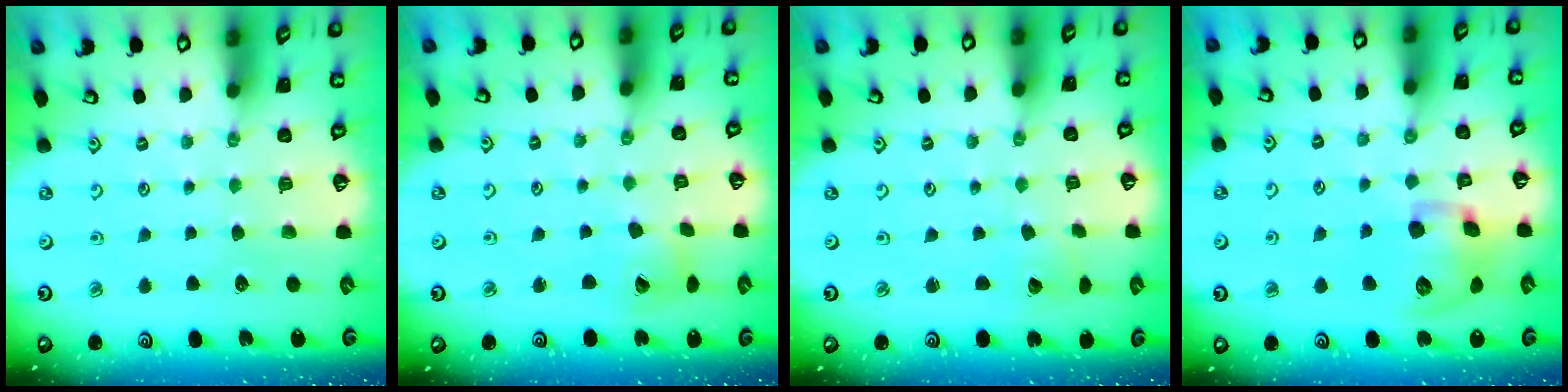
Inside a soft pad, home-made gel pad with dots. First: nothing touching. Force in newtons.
{"total": 8.1, "press": 8.1, "slide": 1.1}
{"total": 2.4, "press": 2.4, "slide": 0.2}
{"total": 13.9, "press": 13.7, "slide": 2.4}